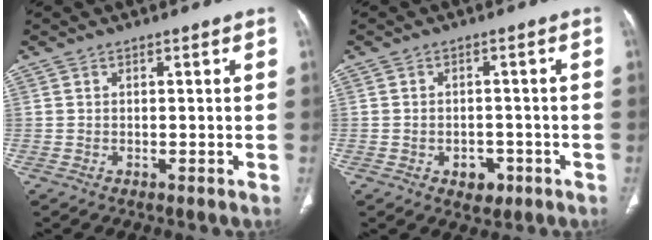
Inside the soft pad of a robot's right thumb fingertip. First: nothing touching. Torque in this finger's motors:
{"motor_torque": [-0.12, 0.17, 0.09, -0.22, 0.06]}